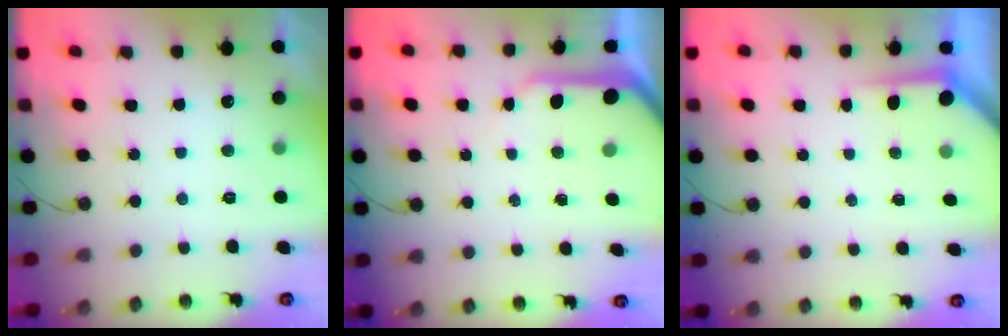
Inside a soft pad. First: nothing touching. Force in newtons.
{"total": 7.2, "press": 7.2, "slide": 0.7}
{"total": 3.6, "press": 3.6, "slide": 0.3}